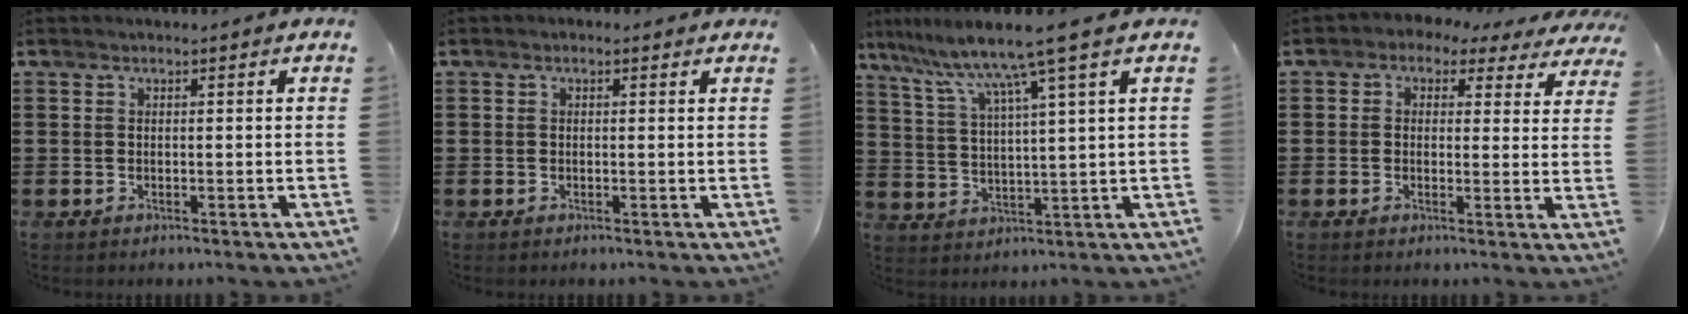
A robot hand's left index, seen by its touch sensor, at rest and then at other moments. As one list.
[{"total": 0.6, "force": [-0.1, 0.5, 0.2], "torque": [-0.004, 0.004, -0.004]}, {"total": 8.8, "force": [6.3, -1.0, 6.0], "torque": [-0.140, -0.032, 0.099]}, {"total": 2.1, "force": [1.1, 1.6, 0.7], "torque": [-0.026, -0.008, 0.013]}]